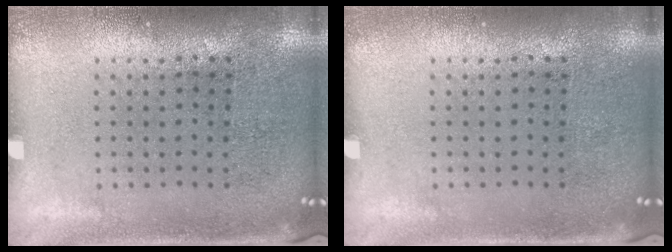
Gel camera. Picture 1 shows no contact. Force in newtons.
{"total": 0.0}